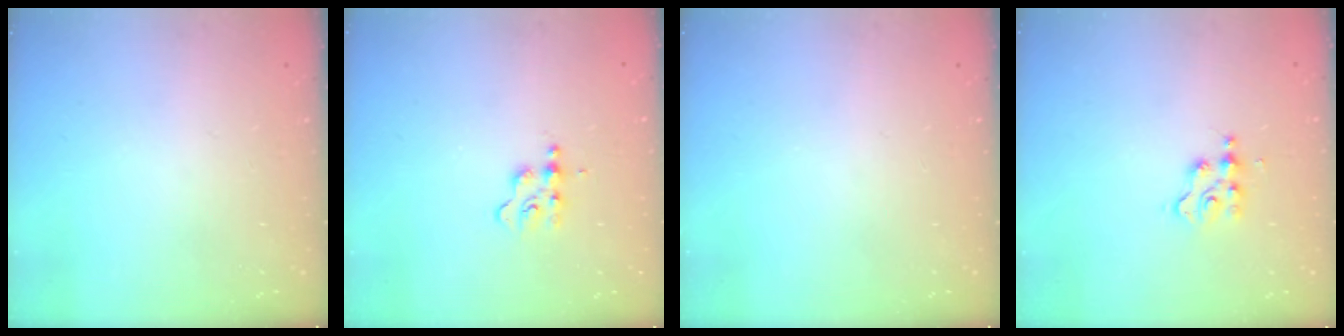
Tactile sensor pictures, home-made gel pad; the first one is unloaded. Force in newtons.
{"total": 2.8, "press": 2.8, "slide": 0.3}
{"total": 0.0}
{"total": 2.7, "press": 2.6, "slide": 0.3}